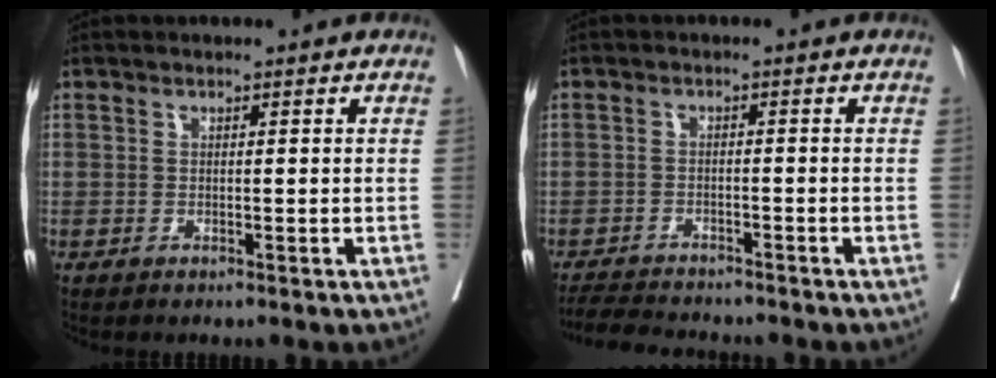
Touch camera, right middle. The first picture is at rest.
{"total": 6.1, "force": [-5.8, 1.1, 1.4], "torque": [-0.017, -0.014, -0.096]}